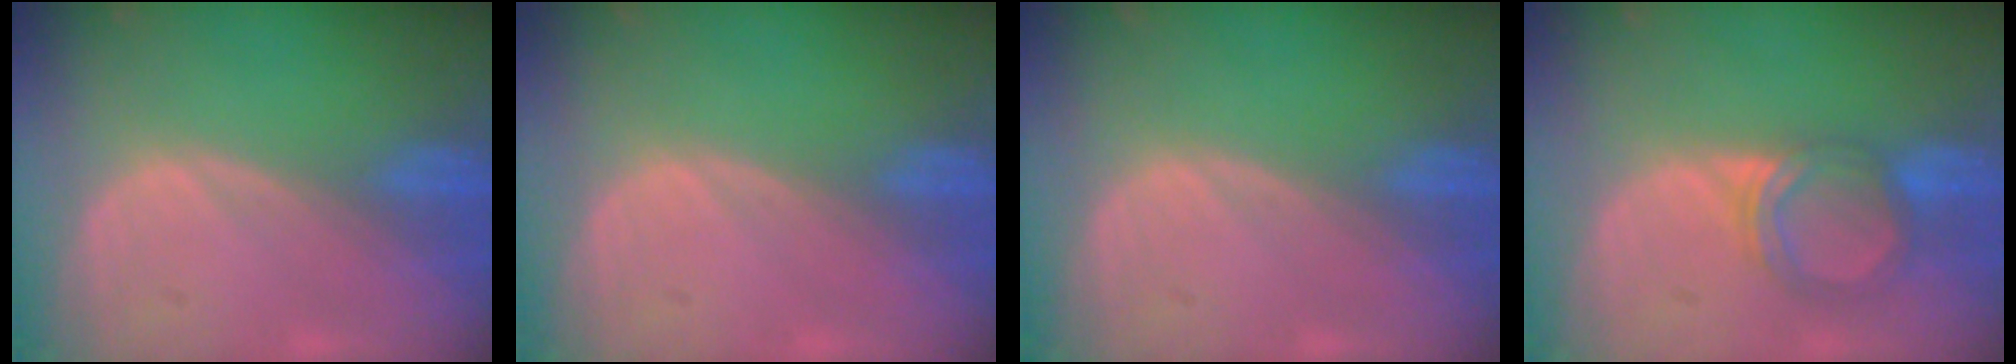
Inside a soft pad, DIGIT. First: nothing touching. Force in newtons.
{"total": 0.0}
{"total": 0.0}
{"total": 4.7, "press": 4.4, "slide": 1.7}